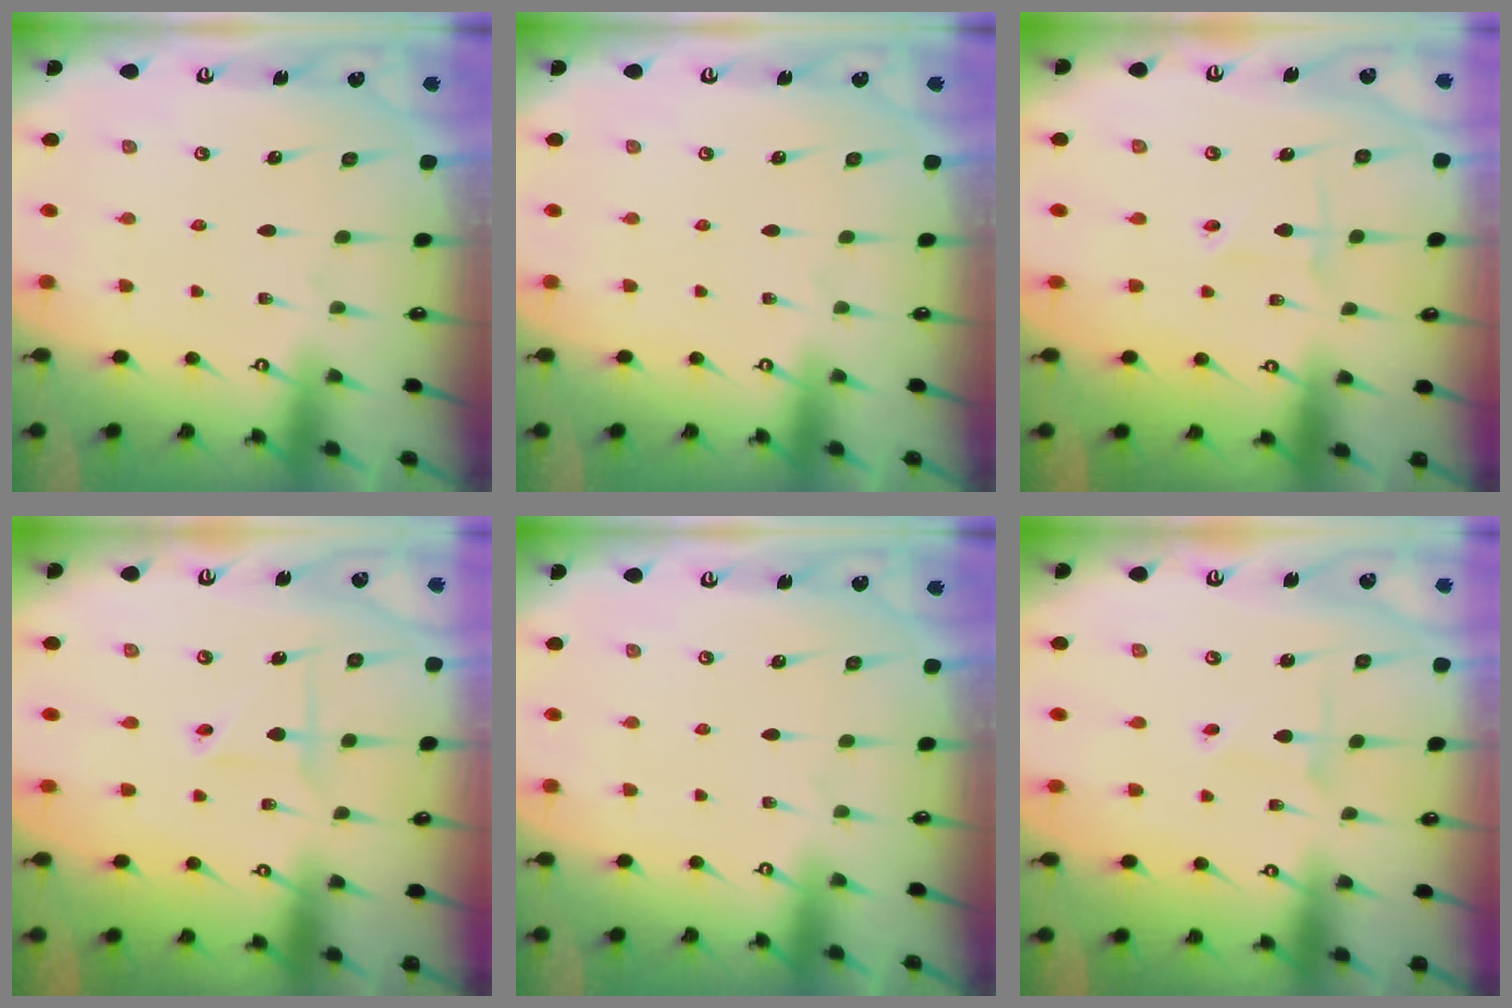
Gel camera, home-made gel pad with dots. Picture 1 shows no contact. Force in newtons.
{"total": 0.0}
{"total": 2.6, "press": 2.4, "slide": 0.9}
{"total": 4.0, "press": 3.8, "slide": 1.2}
{"total": 0.0}
{"total": 2.0, "press": 2.0, "slide": 0.2}